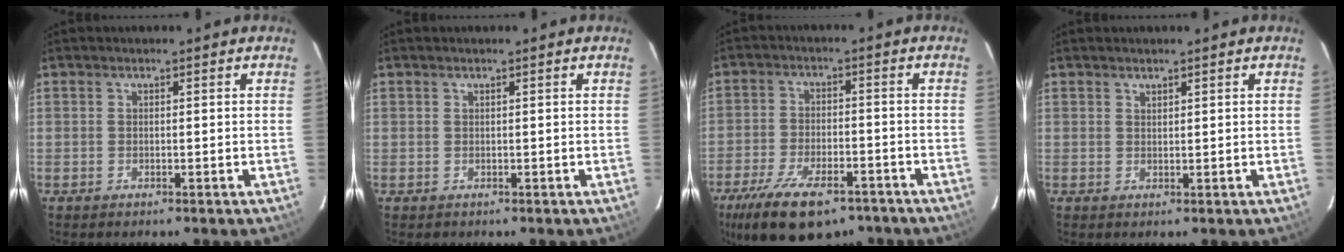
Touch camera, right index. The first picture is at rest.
{"total": 0.6, "force": [0.1, 0.5, -0.1], "torque": [0.005, 0.003, 0.003]}
{"total": 16.8, "force": [-11.4, 7.2, 10.0], "torque": [-0.211, -0.027, -0.183]}
{"total": 0.8, "force": [0.8, 0.3, 0.1], "torque": [-0.002, 0.001, 0.015]}